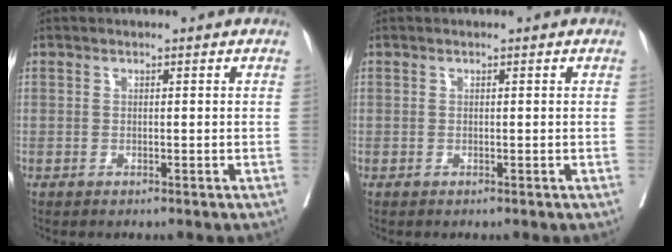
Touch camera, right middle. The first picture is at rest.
{"total": 0.0}